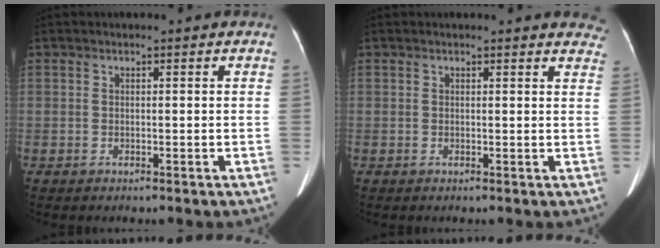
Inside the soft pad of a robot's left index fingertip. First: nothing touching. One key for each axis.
{"total": 6.6, "fx": 6.3, "fy": 1.7, "fz": 1.0, "tx": 0.022, "ty": -0.014, "tz": 0.035}